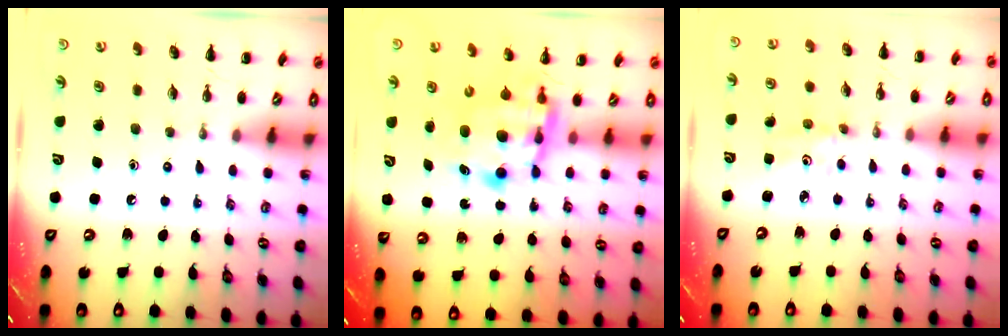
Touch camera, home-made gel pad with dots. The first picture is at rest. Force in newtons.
{"total": 6.8, "press": 6.8, "slide": 1.0}
{"total": 1.9, "press": 1.9, "slide": 0.4}